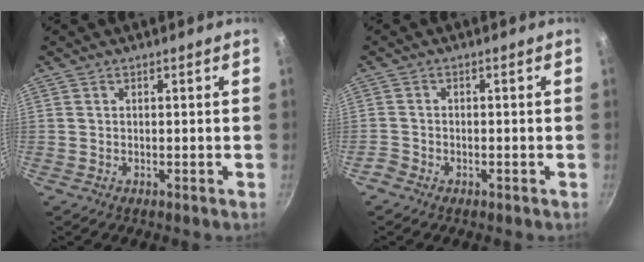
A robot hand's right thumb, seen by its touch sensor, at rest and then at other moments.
{"total": 1.9, "force": [-1.4, 1.1, 0.6], "torque": [-0.017, 0.012, -0.030]}